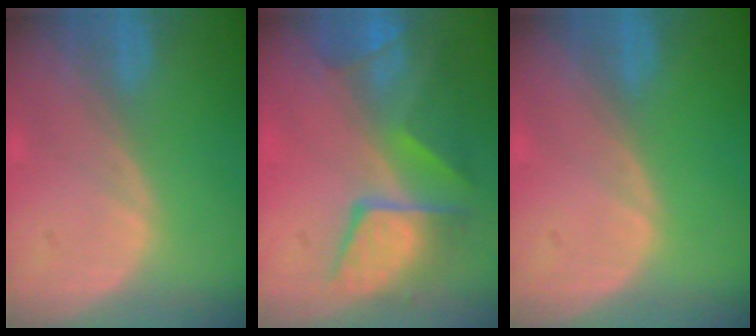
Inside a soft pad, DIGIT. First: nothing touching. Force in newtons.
{"total": 10.1, "press": 8.7, "slide": 5.0}
{"total": 0.0}